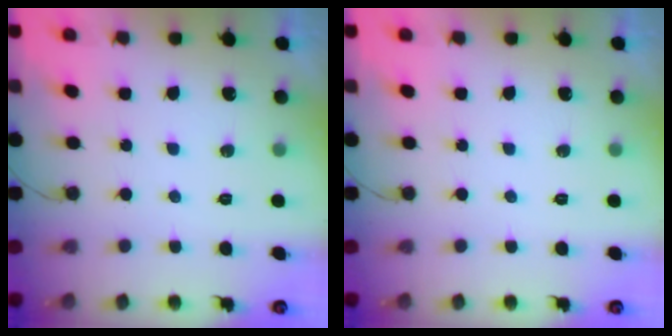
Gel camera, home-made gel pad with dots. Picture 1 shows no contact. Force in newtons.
{"total": 0.0}